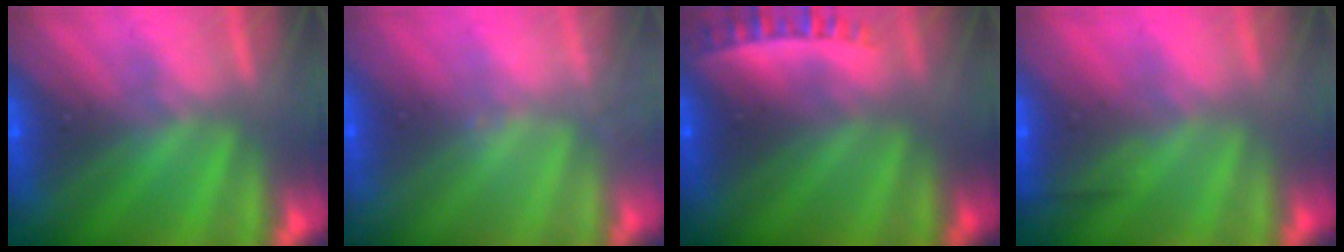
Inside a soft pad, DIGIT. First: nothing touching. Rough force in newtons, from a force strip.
{"total": 2.4}
{"total": 2.4}
{"total": 2.5}